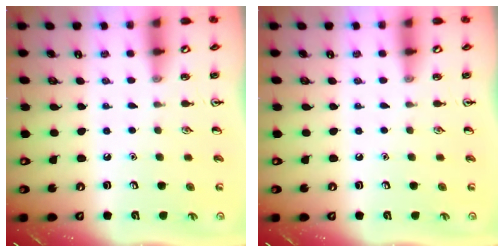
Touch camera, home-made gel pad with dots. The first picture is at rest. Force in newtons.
{"total": 0.0}